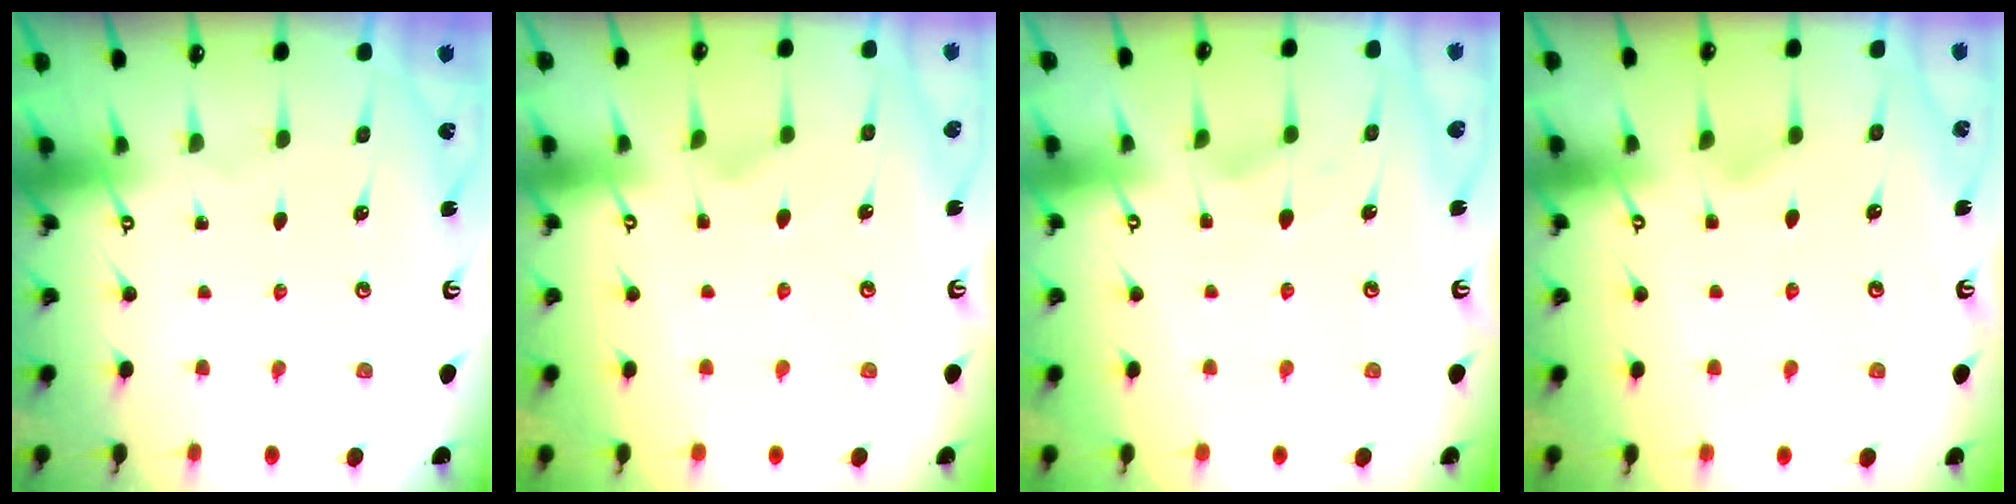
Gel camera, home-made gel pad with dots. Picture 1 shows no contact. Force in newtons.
{"total": 2.1, "press": 1.6, "slide": 1.3}
{"total": 2.3, "press": 2.0, "slide": 1.2}
{"total": 1.0, "press": 0.0, "slide": 1.0}